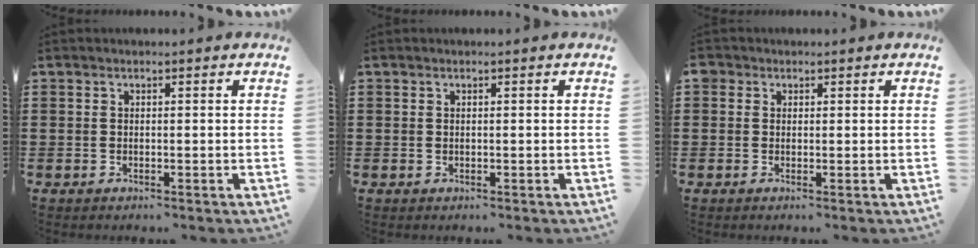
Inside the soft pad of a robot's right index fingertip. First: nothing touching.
{"total": 0.0}
{"total": 0.9, "force": [0.2, 0.8, 0.1], "torque": [-0.006, 0.003, 0.003]}